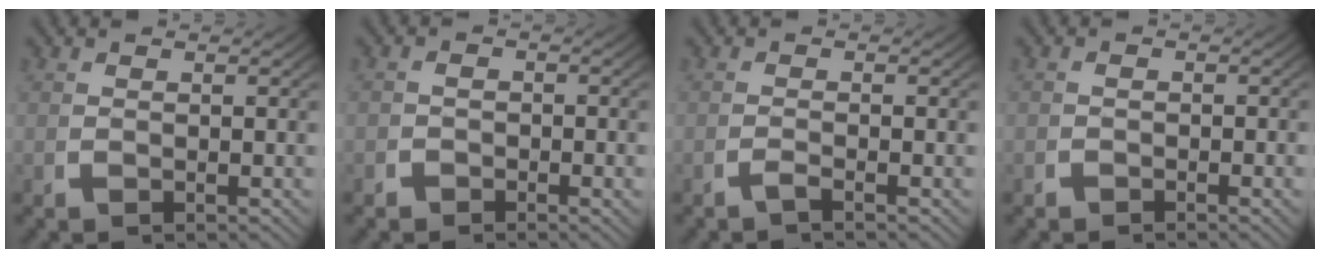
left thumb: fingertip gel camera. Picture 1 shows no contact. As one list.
[{"total": 1.3, "force": [-0.8, 1.0, 0.0], "torque": [0.003, -0.006, -0.018]}, {"total": 1.1, "force": [-0.9, 0.0, 0.6], "torque": [-0.013, 0.000, -0.020]}, {"total": 0.9, "force": [-0.7, 0.6, 0.0], "torque": [0.007, -0.002, -0.015]}]